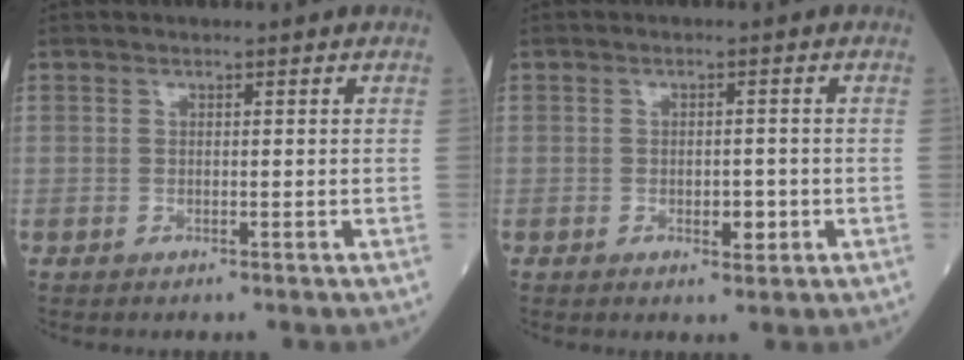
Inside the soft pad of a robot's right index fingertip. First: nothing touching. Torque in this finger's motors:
{"motor_torque": [-0.11, -0.07, 0.02, 0.00]}